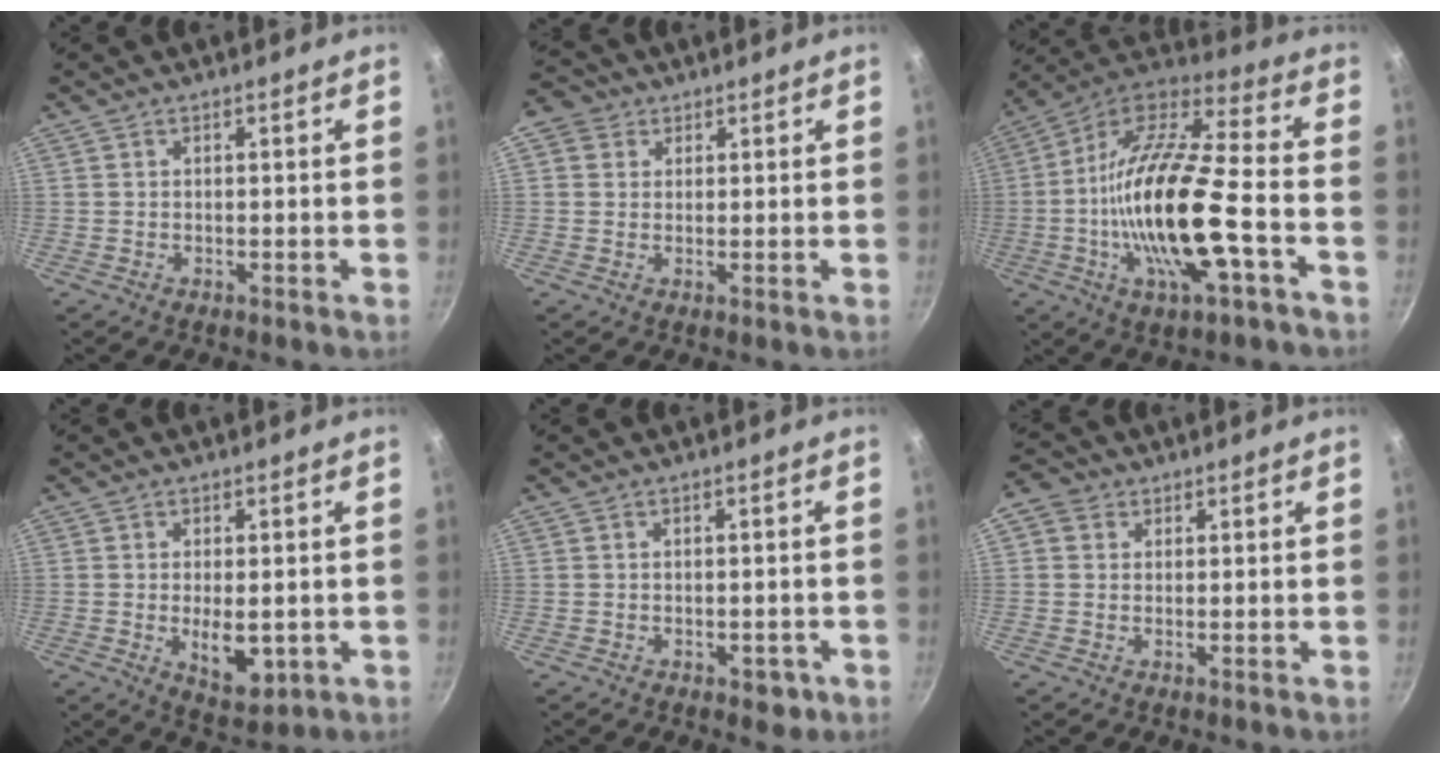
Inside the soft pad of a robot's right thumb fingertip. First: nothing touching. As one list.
[{"total": 4.1, "force": [1.5, 3.6, 1.3], "torque": [0.009, 0.002, 0.015]}, {"total": 23.1, "force": [-5.7, 7.5, 21.0], "torque": [-0.392, 0.020, -0.115]}, {"total": 7.3, "force": [-1.0, 3.8, 6.1], "torque": [-0.083, -0.012, 0.003]}, {"total": 2.9, "force": [-1.3, 1.8, 1.9], "torque": [-0.013, 0.010, -0.004]}, {"total": 3.7, "force": [1.0, 3.2, 1.5], "torque": [-0.009, 0.002, 0.007]}]